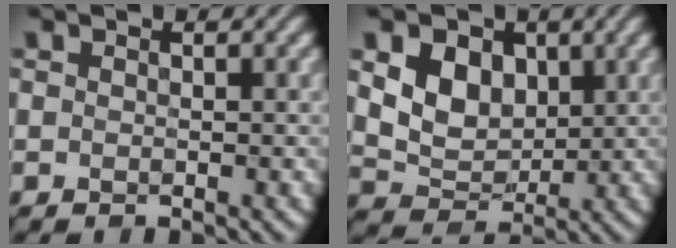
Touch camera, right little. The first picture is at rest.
{"total": 5.0, "force": [1.1, 3.9, 3.0], "torque": [-0.063, -0.008, 0.015]}